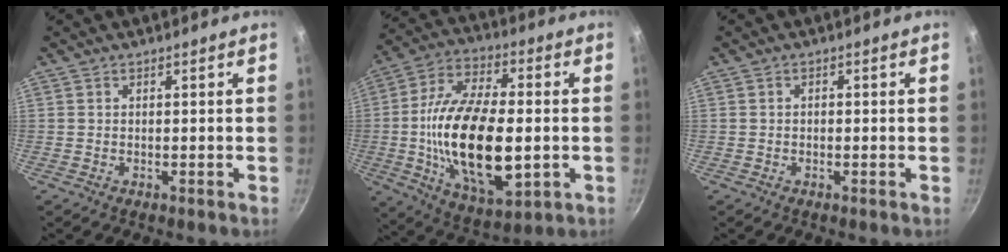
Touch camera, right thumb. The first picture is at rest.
{"total": 23.6, "force": [-2.3, 11.6, 20.4], "torque": [-0.373, 0.011, -0.038]}
{"total": 0.6, "force": [-0.3, 0.5, 0.3], "torque": [-0.007, 0.005, -0.004]}